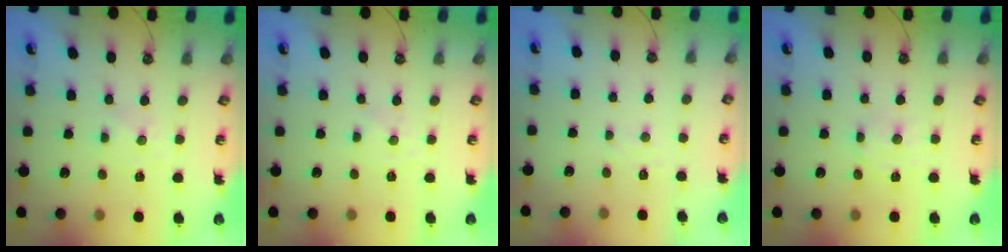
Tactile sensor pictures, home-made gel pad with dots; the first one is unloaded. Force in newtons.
{"total": 1.1, "press": 1.1, "slide": 0.2}
{"total": 3.7, "press": 3.6, "slide": 0.5}
{"total": 4.1, "press": 4.1, "slide": 0.2}